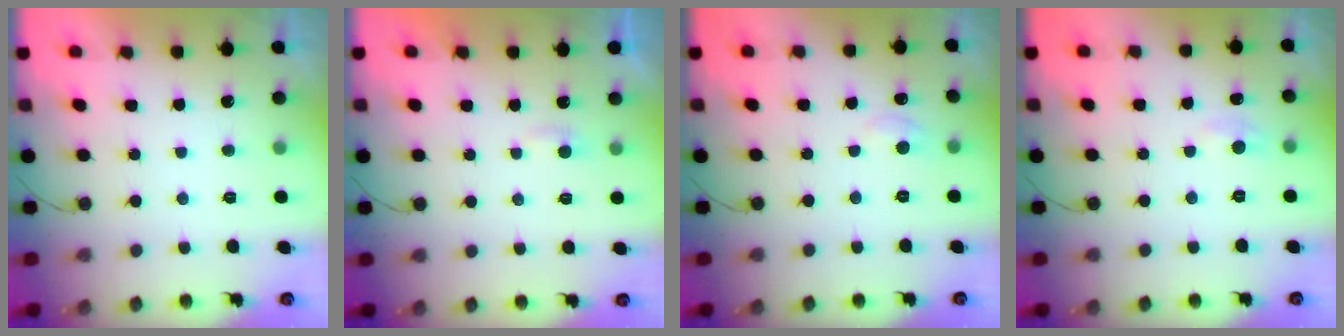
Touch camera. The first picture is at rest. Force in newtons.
{"total": 2.4, "press": 2.4, "slide": 0.2}
{"total": 5.5, "press": 5.4, "slide": 0.7}
{"total": 4.2, "press": 4.1, "slide": 0.7}